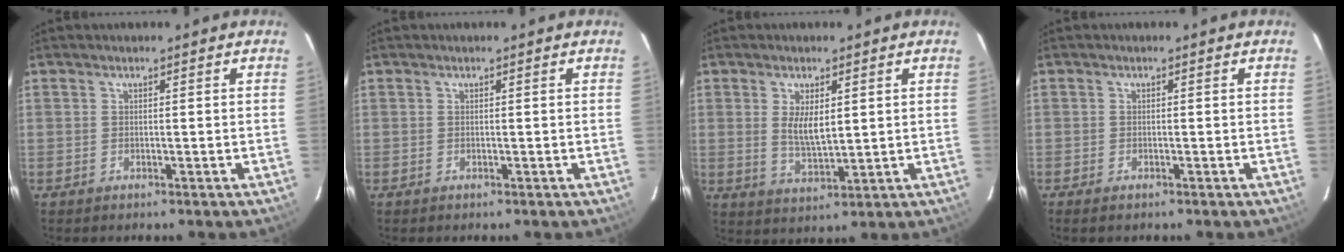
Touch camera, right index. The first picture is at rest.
{"total": 0.0}
{"total": 5.8, "force": [1.3, 2.4, 5.1], "torque": [-0.090, -0.007, 0.029]}
{"total": 1.4, "force": [-1.1, 0.4, 0.8], "torque": [-0.018, -0.004, -0.019]}